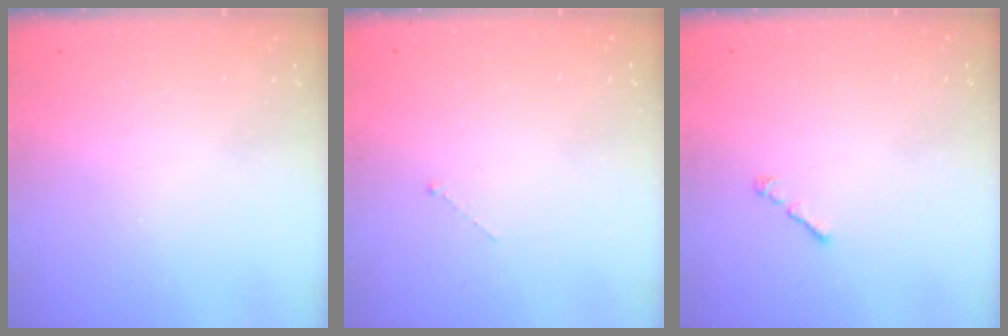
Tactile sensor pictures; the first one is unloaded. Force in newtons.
{"total": 0.0}
{"total": 1.0, "press": 0.9, "slide": 0.5}